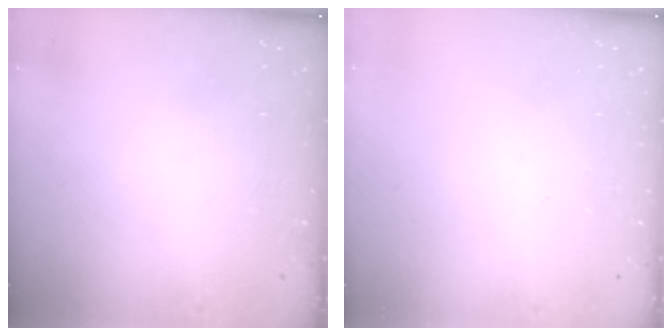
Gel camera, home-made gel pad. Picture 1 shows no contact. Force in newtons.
{"total": 0.0}